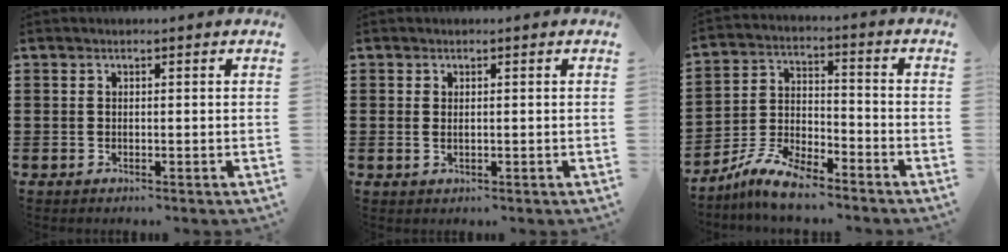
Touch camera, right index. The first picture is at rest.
{"total": 0.8, "force": [0.2, 0.3, 0.7], "torque": [-0.016, 0.004, 0.004]}
{"total": 7.5, "force": [-6.5, 1.9, 3.2], "torque": [-0.076, 0.010, -0.126]}